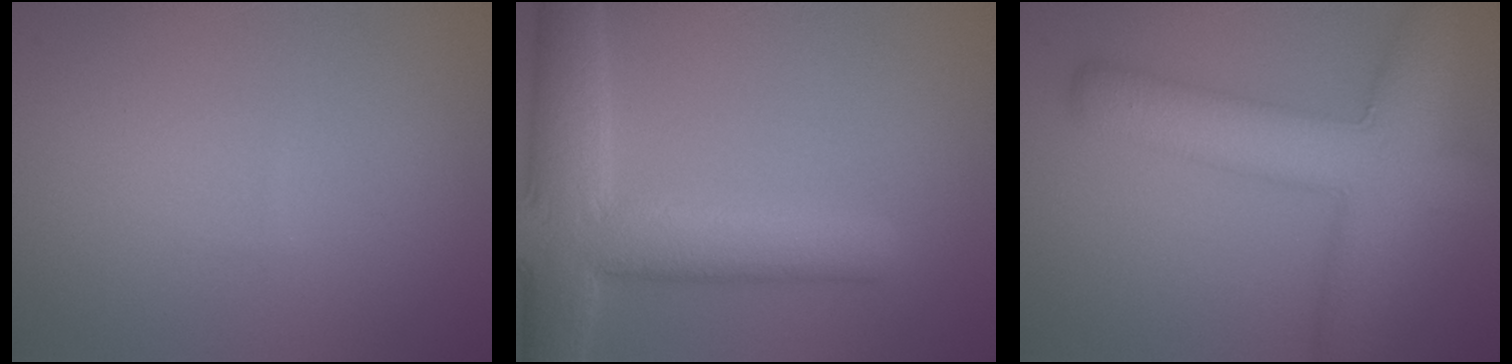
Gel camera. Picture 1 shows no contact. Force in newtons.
{"total": 8.4, "press": 8.4, "slide": 0.5}
{"total": 8.0, "press": 8.0, "slide": 0.4}